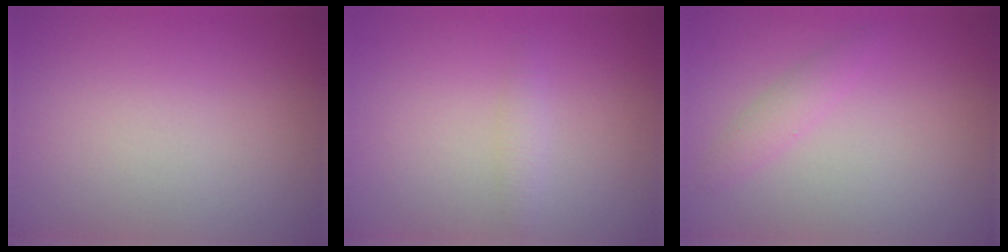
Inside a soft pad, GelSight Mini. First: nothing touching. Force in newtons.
{"total": 1.0, "press": 1.0, "slide": 0.0}
{"total": 1.5, "press": 1.5, "slide": 0.1}